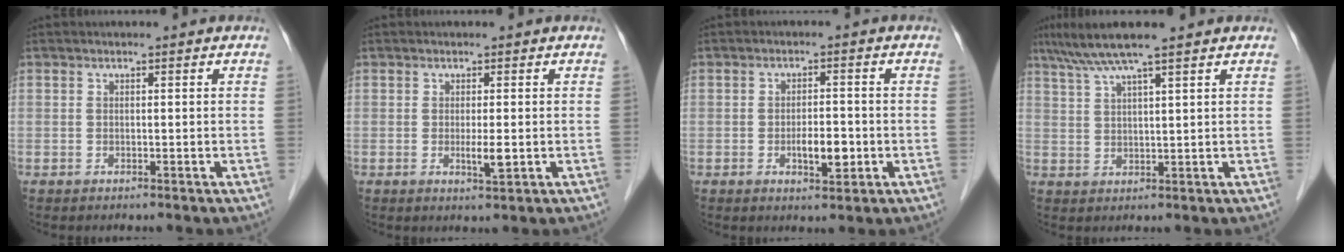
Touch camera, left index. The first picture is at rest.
{"total": 2.1, "force": [-0.2, 0.2, 2.1], "torque": [-0.039, -0.006, -0.002]}
{"total": 4.1, "force": [-1.2, 1.5, 3.7], "torque": [-0.062, 0.000, -0.015]}
{"total": 6.9, "force": [5.4, -0.6, 4.2], "torque": [-0.079, 0.028, 0.099]}